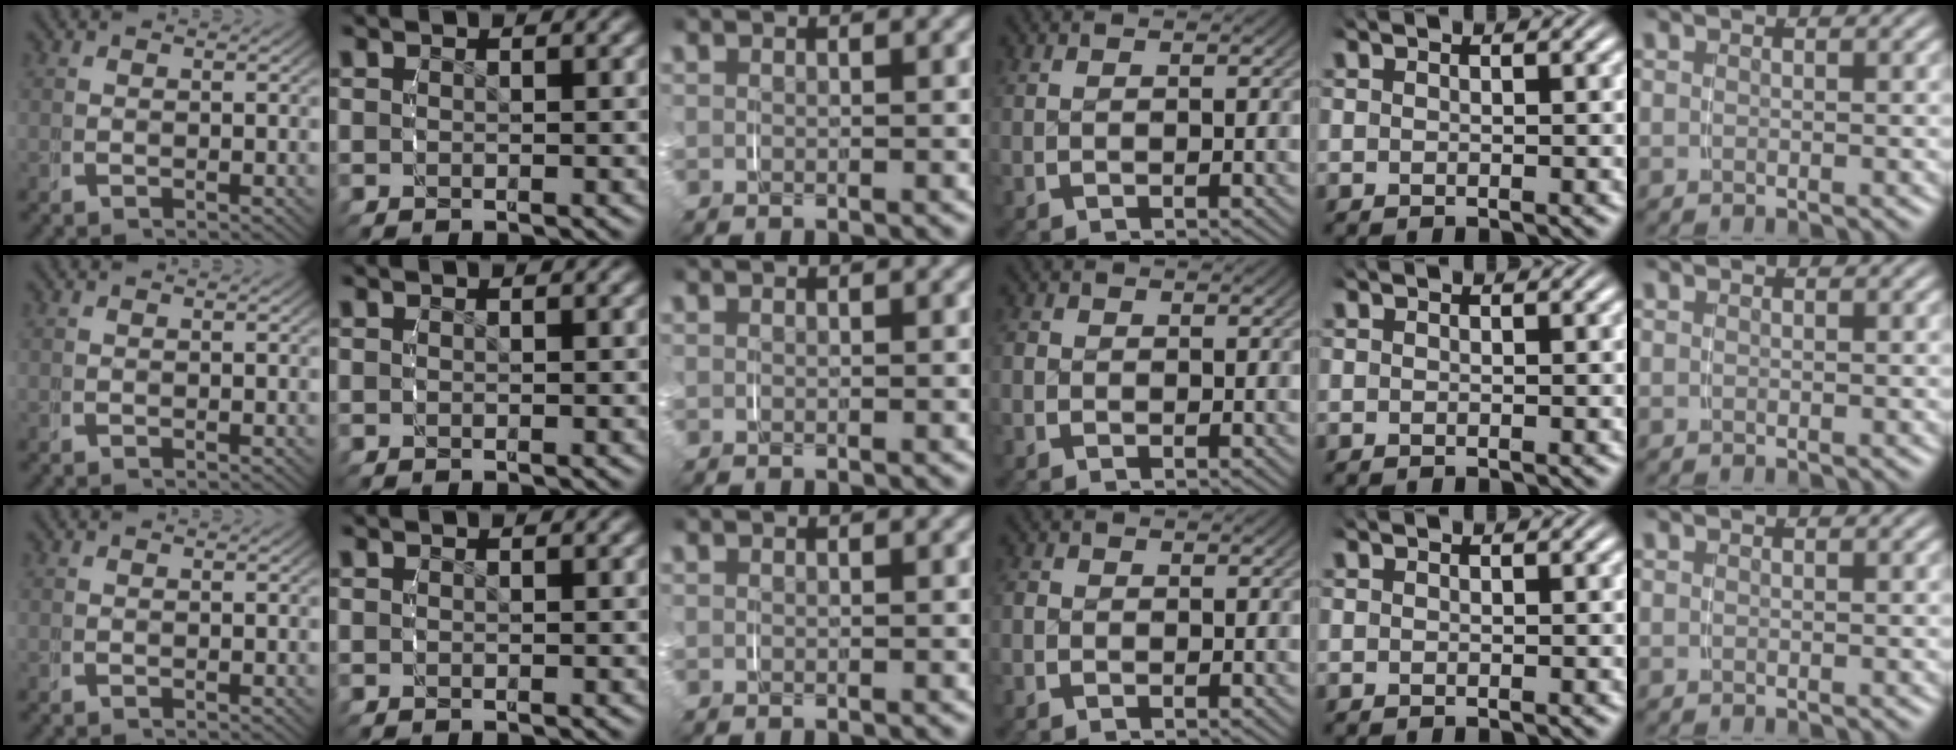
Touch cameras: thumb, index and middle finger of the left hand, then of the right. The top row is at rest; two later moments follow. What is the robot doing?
{"motion": "grasp_and_lifting", "object": "phone"}